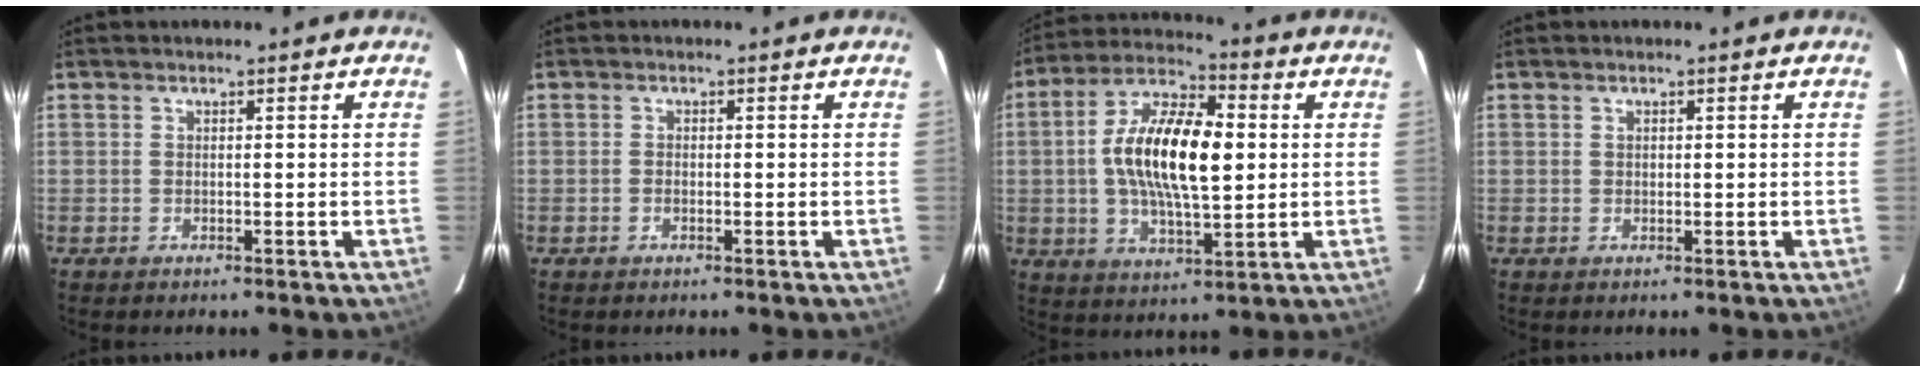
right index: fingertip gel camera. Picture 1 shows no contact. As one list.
[{"total": 0.9, "force": [-0.4, 0.6, 0.5], "torque": [-0.010, 0.001, -0.008]}, {"total": 16.1, "force": [1.2, 6.5, 14.8], "torque": [-0.278, 0.015, 0.014]}, {"total": 0.5, "force": [0.2, 0.5, 0.2], "torque": [-0.002, 0.002, 0.004]}]